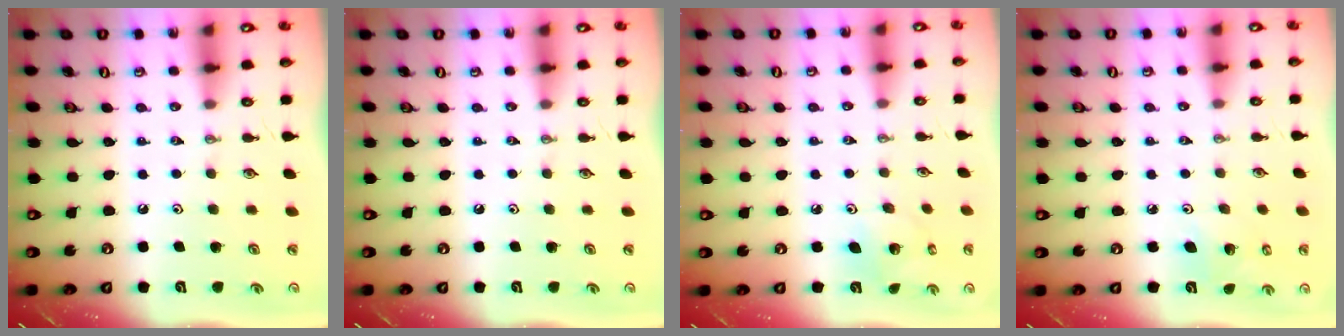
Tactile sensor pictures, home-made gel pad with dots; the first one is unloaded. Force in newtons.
{"total": 0.0}
{"total": 4.9, "press": 4.8, "slide": 0.5}
{"total": 4.7, "press": 4.5, "slide": 1.6}